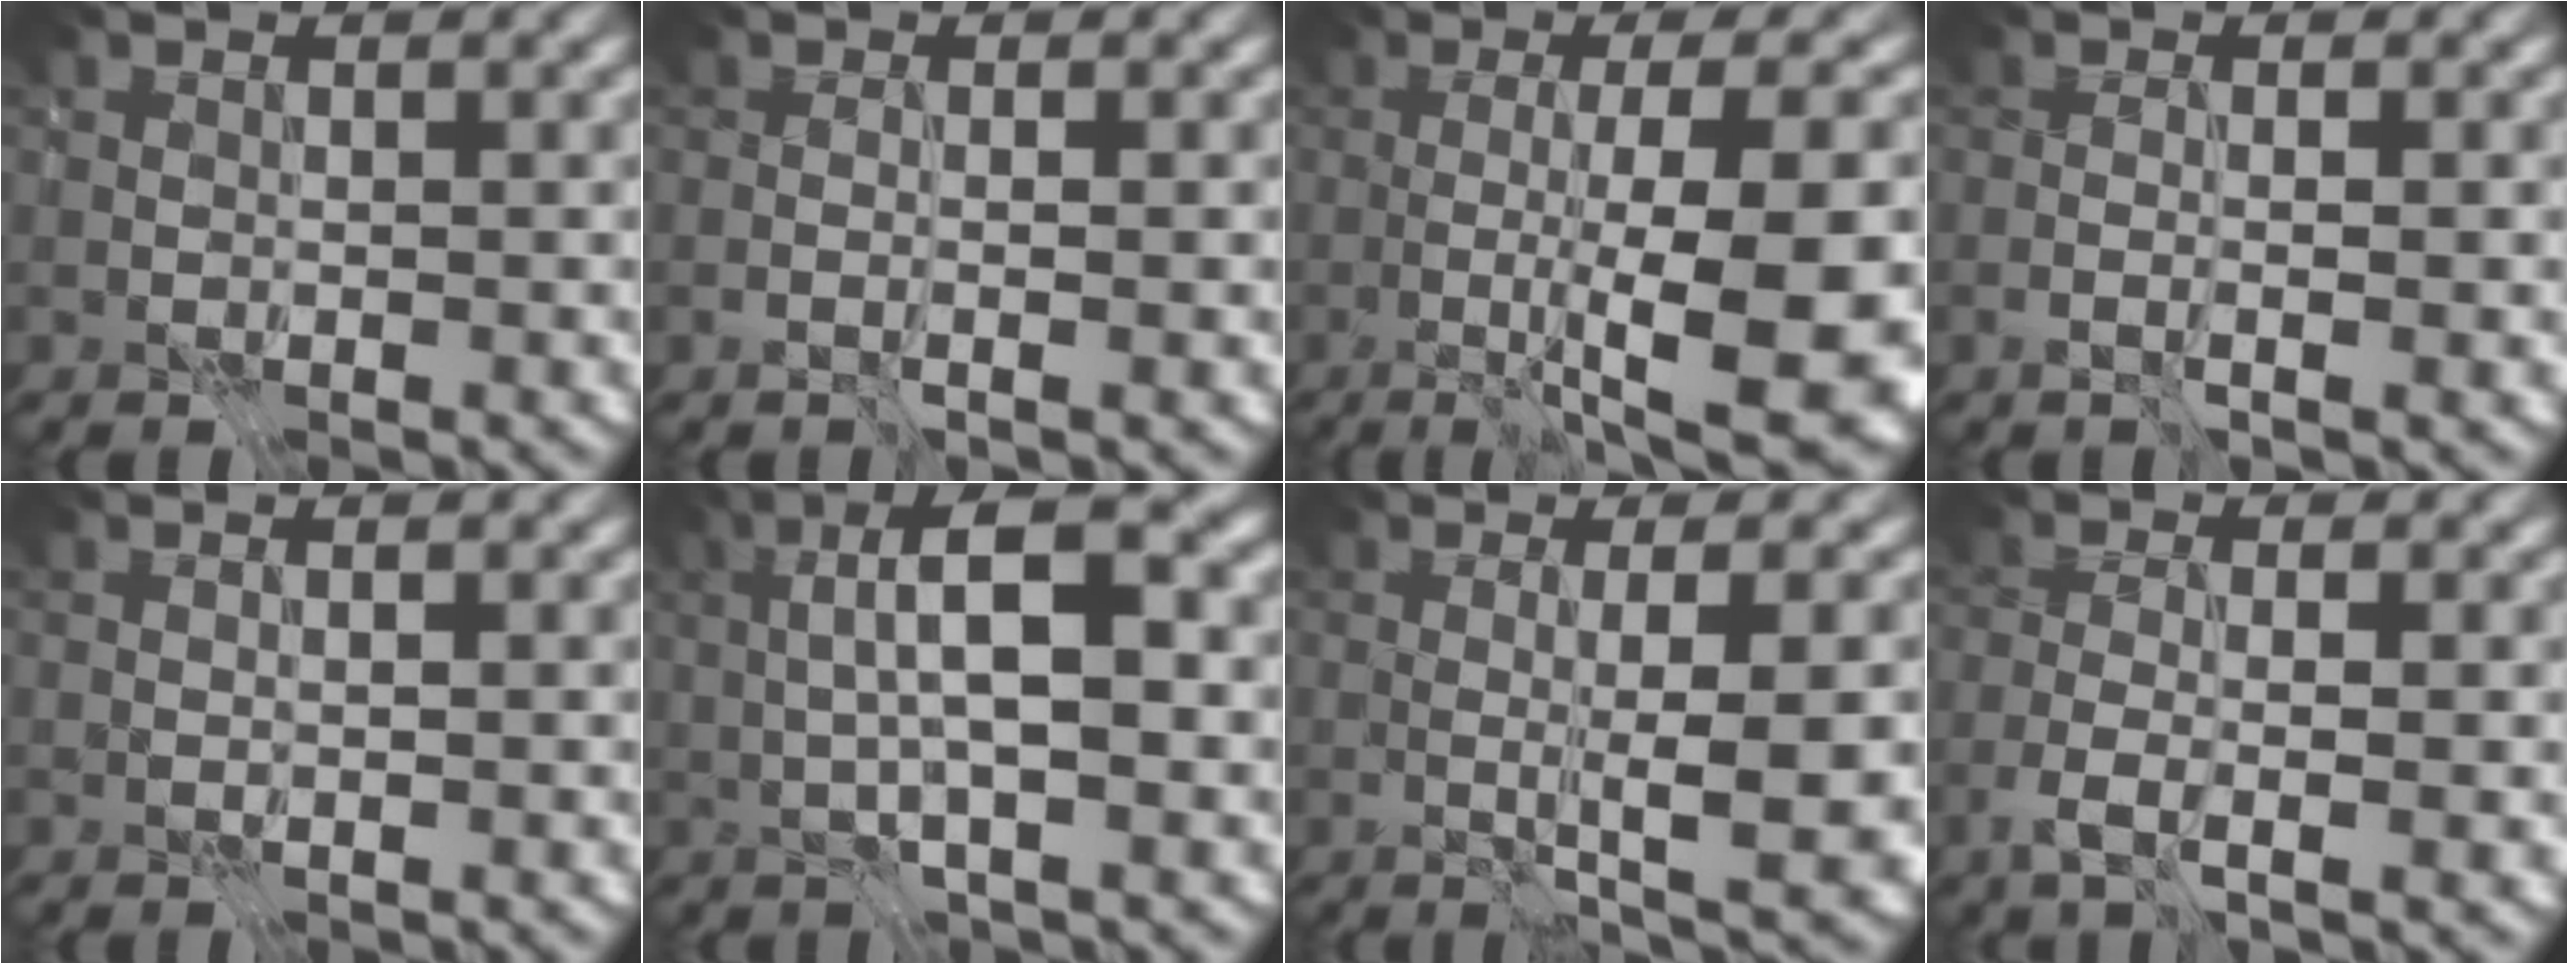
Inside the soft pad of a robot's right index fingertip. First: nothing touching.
{"total": 1.6, "force": [-0.5, 0.2, 1.5], "torque": [-0.020, -0.005, -0.006]}
{"total": 13.4, "force": [-2.5, 3.1, 12.8], "torque": [-0.167, -0.008, -0.032]}
{"total": 2.0, "force": [-0.6, 0.3, 1.8], "torque": [-0.024, -0.005, -0.008]}
{"total": 0.6, "force": [0.2, 0.2, 0.6], "torque": [-0.005, -0.008, -0.004]}
{"total": 8.2, "force": [0.6, 2.2, 7.9], "torque": [-0.130, 0.016, 0.005]}
{"total": 8.1, "force": [-0.9, 1.6, 7.9], "torque": [-0.105, -0.004, -0.007]}
{"total": 3.3, "force": [-1.3, 0.9, 2.9], "torque": [-0.054, -0.009, -0.026]}